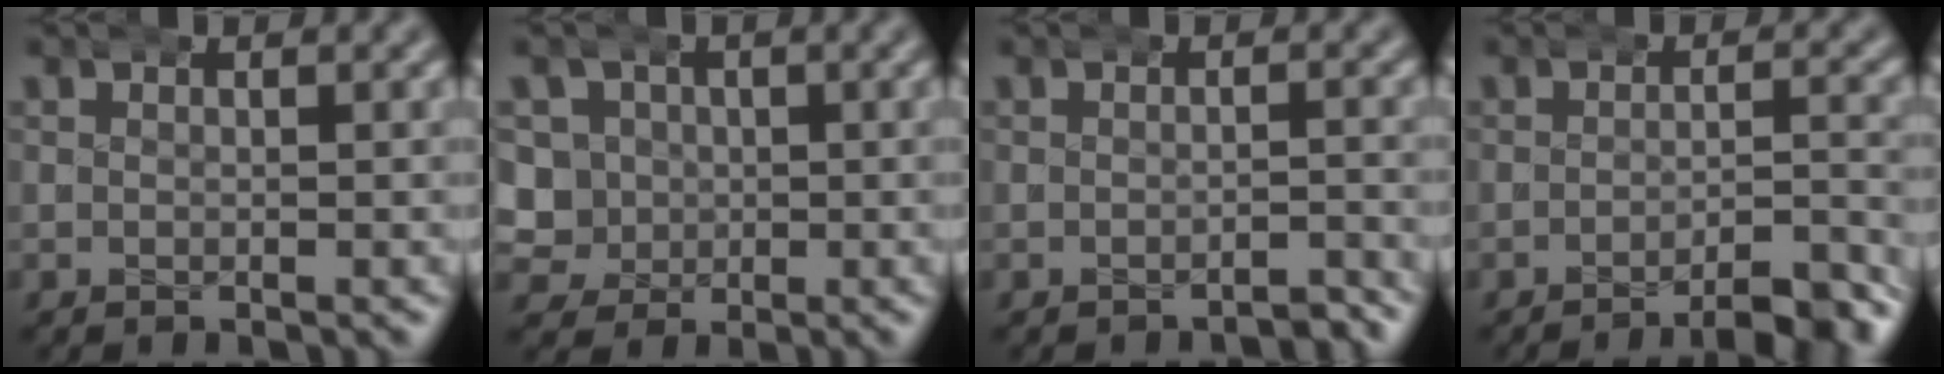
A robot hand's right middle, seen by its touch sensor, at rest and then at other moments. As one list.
[{"total": 8.8, "force": [-0.6, 8.4, 2.6], "torque": [-0.092, -0.025, -0.011]}, {"total": 1.9, "force": [-1.9, 0.2, 0.2], "torque": [-0.003, 0.006, -0.038]}, {"total": 5.4, "force": [-4.4, 0.8, 3.0], "torque": [-0.032, 0.002, -0.075]}]